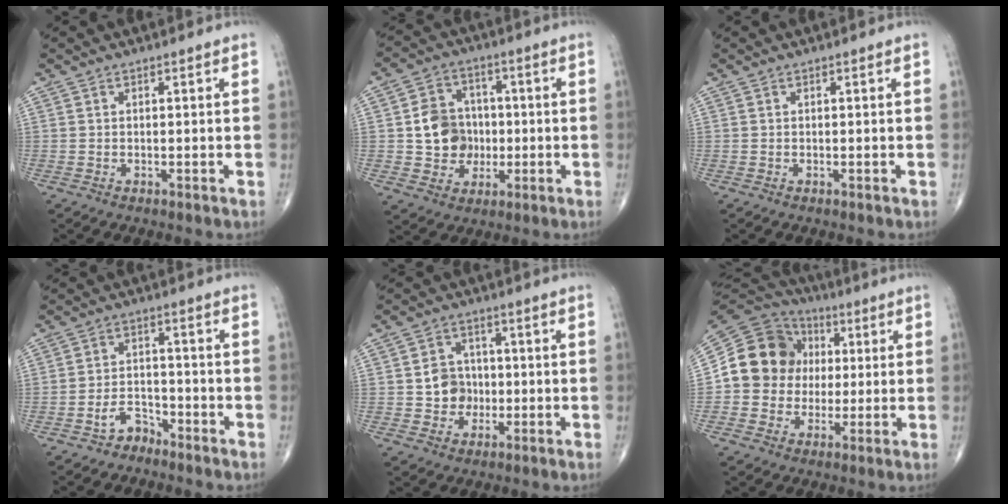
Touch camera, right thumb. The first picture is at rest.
{"total": 10.3, "force": [-0.3, 9.0, 4.9], "torque": [-0.043, 0.015, -0.005]}
{"total": 0.0}
{"total": 4.6, "force": [-3.2, 2.9, 1.5], "torque": [-0.013, 0.031, -0.058]}
{"total": 6.7, "force": [-0.6, 6.0, 2.8], "torque": [-0.012, 0.010, -0.013]}
{"total": 15.4, "force": [0.9, 14.0, 6.4], "torque": [-0.087, 0.028, 0.013]}